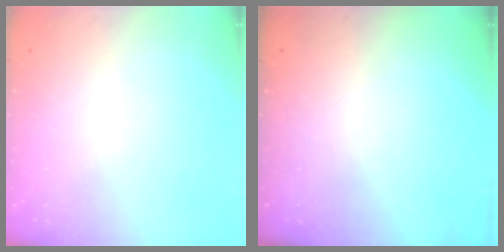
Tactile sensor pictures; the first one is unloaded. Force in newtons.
{"total": 0.0}